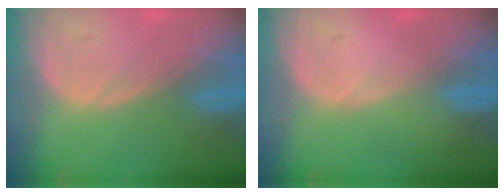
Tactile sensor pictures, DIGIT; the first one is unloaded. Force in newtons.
{"total": 0.0}